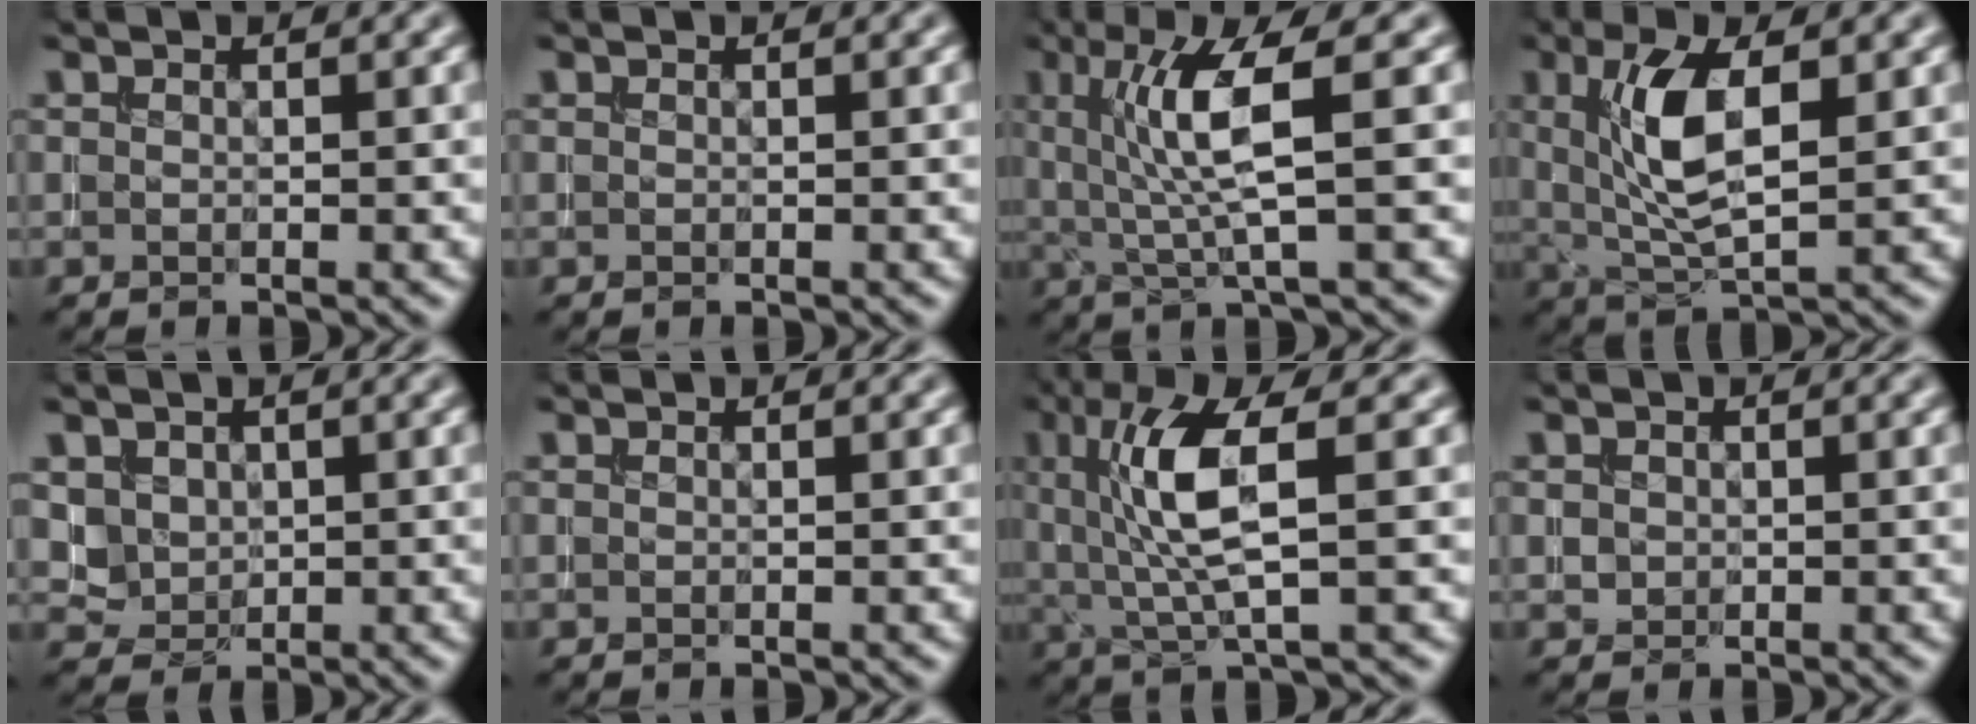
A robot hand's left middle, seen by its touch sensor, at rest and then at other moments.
{"total": 0.0}
{"total": 6.0, "force": [1.0, 0.9, 5.9], "torque": [-0.120, 0.000, 0.025]}
{"total": 6.8, "force": [1.5, 2.7, 6.0], "torque": [-0.120, 0.001, 0.032]}
{"total": 2.1, "force": [0.8, 1.9, 0.5], "torque": [-0.019, -0.009, 0.025]}
{"total": 0.0}
{"total": 6.7, "force": [1.2, 1.5, 6.4], "torque": [-0.133, 0.001, 0.028]}
{"total": 0.7, "force": [0.1, 0.7, 0.0], "torque": [0.004, -0.002, 0.004]}